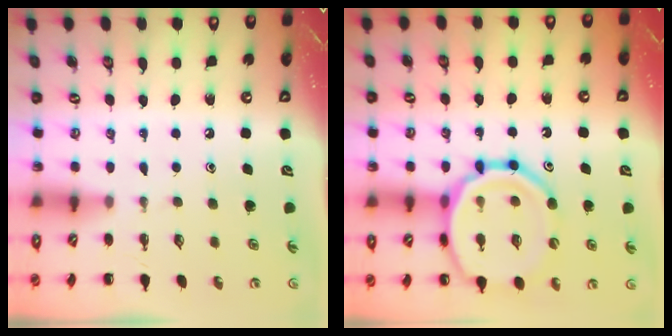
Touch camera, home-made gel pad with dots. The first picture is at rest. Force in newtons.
{"total": 19.8, "press": 19.6, "slide": 3.1}